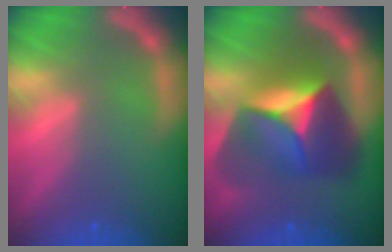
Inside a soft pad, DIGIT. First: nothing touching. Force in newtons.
{"total": 10.0}